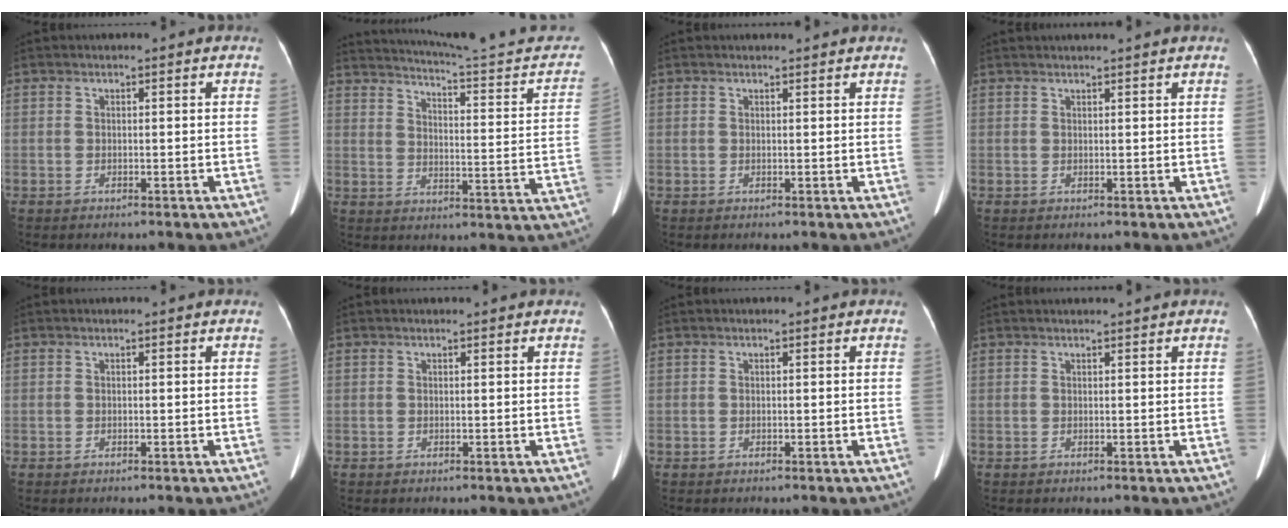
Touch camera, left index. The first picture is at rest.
{"total": 22.7, "force": [21.1, 1.1, 8.3], "torque": [-0.116, -0.059, 0.259]}
{"total": 2.4, "force": [2.3, 0.2, 0.6], "torque": [-0.010, 0.011, 0.025]}
{"total": 4.3, "force": [4.0, -0.2, 1.6], "torque": [-0.016, 0.027, 0.049]}
{"total": 0.0}
{"total": 1.2, "force": [1.2, 0.1, 0.3], "torque": [-0.009, 0.008, 0.014]}
{"total": 0.0}
{"total": 1.9, "force": [1.8, -0.4, 0.5], "torque": [-0.008, 0.009, 0.027]}